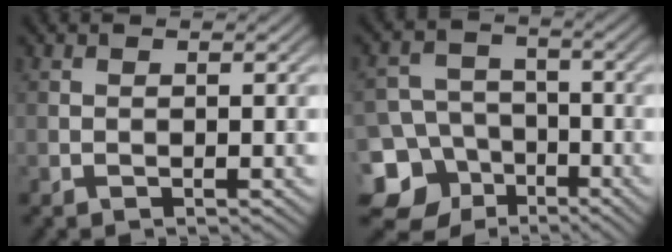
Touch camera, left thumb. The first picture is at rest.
{"total": 12.1, "force": [-6.0, 9.9, 3.6], "torque": [-0.097, -0.032, -0.120]}